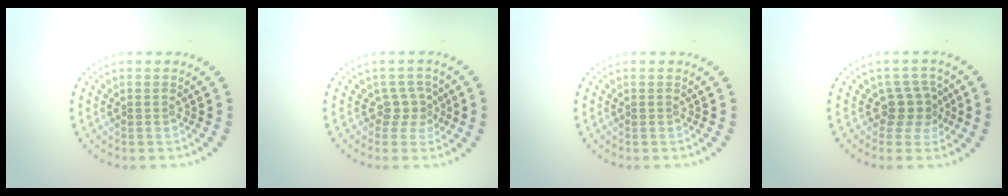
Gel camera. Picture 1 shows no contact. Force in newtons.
{"total": 2.2, "press": 1.6, "slide": 1.5}
{"total": 0.0}
{"total": 2.5, "press": 1.9, "slide": 1.7}